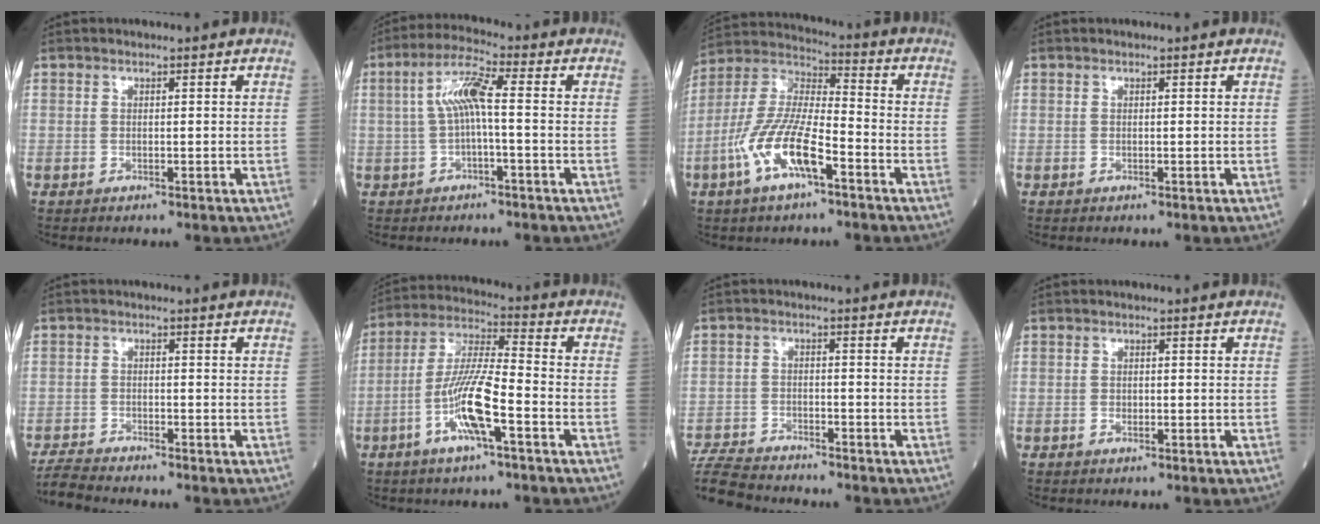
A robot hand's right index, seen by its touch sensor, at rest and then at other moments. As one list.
[{"total": 6.3, "force": [0.1, 0.7, 6.2], "torque": [-0.124, 0.023, 0.000]}, {"total": 12.6, "force": [-5.5, 3.5, 10.9], "torque": [-0.235, 0.004, -0.107]}, {"total": 0.0}, {"total": 3.8, "force": [-3.7, -0.8, 0.4], "torque": [-0.011, -0.021, -0.071]}, {"total": 10.8, "force": [-4.2, 1.1, 9.9], "torque": [-0.200, 0.001, -0.083]}, {"total": 8.3, "force": [-8.1, 1.0, 1.5], "torque": [-0.029, -0.011, -0.148]}, {"total": 0.8, "force": [-0.3, 0.5, 0.6], "torque": [-0.012, 0.001, -0.004]}]